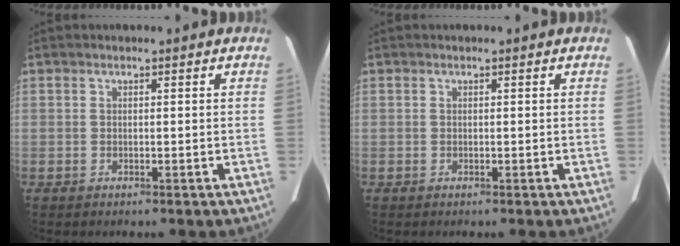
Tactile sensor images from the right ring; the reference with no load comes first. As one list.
[{"total": 0.0}]